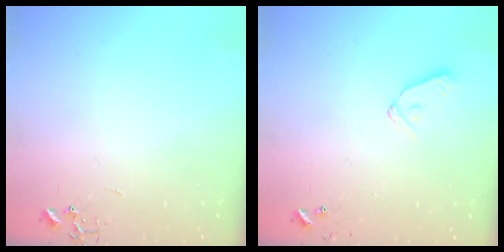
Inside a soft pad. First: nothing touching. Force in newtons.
{"total": 7.1, "press": 7.1, "slide": 0.5}